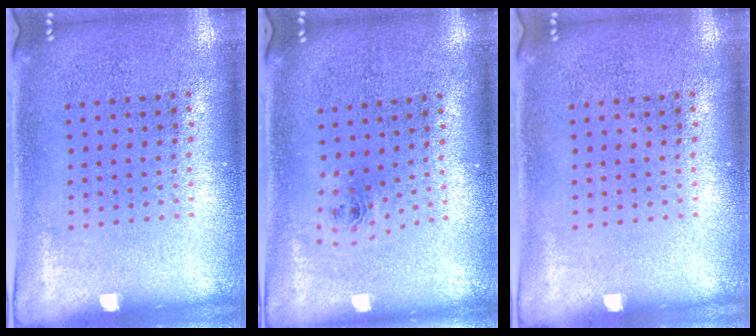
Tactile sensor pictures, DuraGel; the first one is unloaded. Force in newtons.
{"total": 0.9, "press": 0.4, "slide": 0.8}
{"total": 0.0}